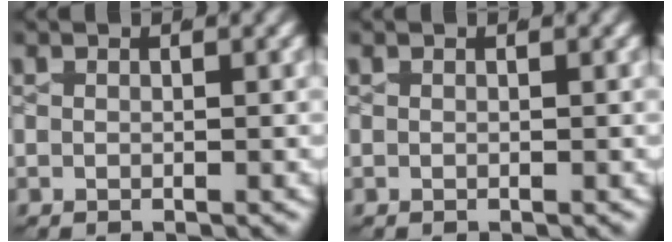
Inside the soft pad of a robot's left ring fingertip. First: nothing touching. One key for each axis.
{"total": 0.0}